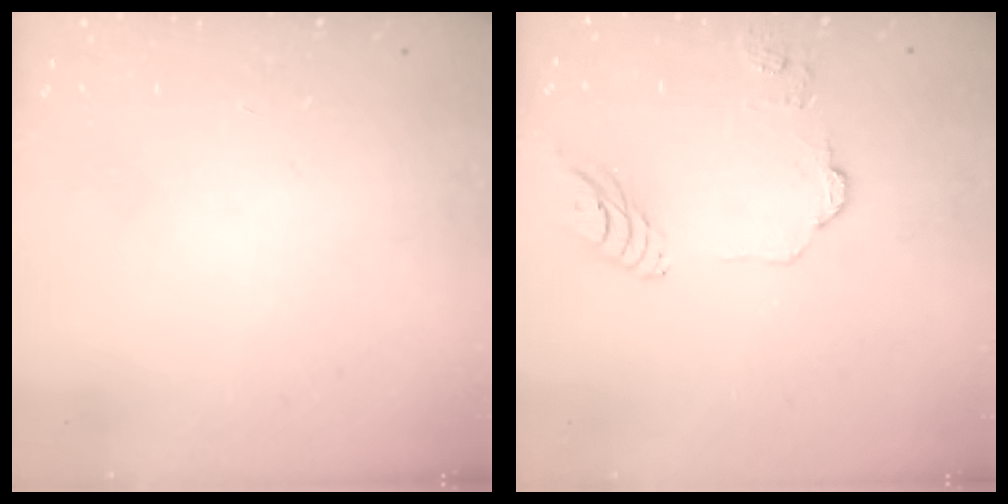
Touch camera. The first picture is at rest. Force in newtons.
{"total": 11.4, "press": 11.3, "slide": 1.6}